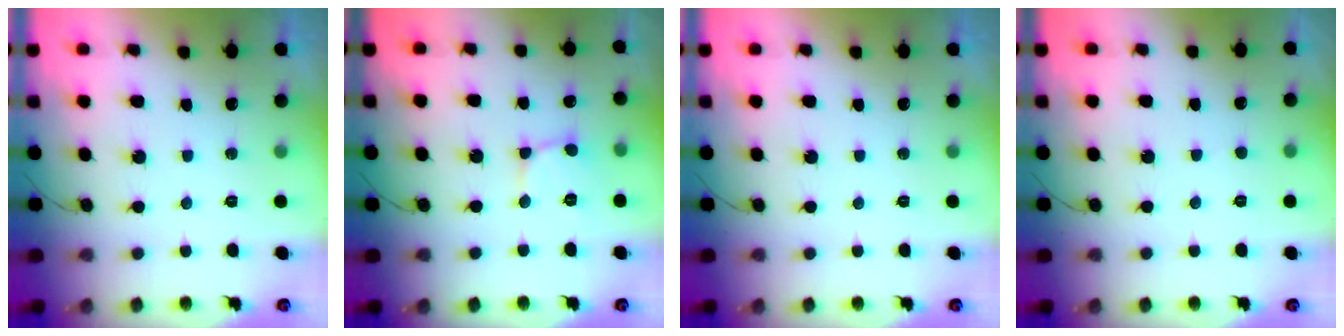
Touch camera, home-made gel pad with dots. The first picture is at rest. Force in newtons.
{"total": 2.1, "press": 2.1, "slide": 0.2}
{"total": 0.0}
{"total": 2.5, "press": 2.5, "slide": 0.3}